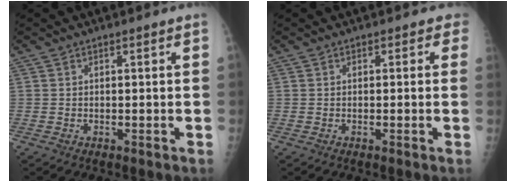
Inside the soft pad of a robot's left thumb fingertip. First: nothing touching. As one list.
[{"total": 1.2, "force": [0.4, 1.0, 0.5], "torque": [0.016, 0.003, -0.010]}]